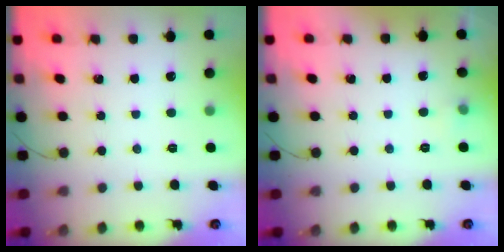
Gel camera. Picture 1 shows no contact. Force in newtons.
{"total": 3.4, "press": 3.2, "slide": 1.1}